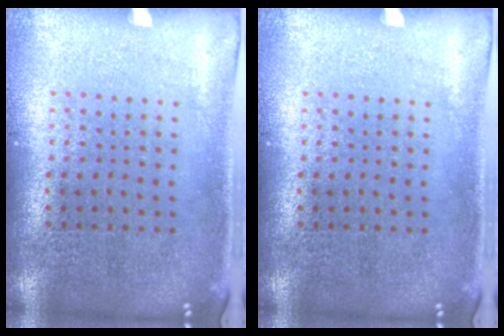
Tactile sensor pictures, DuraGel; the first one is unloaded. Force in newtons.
{"total": 0.0}